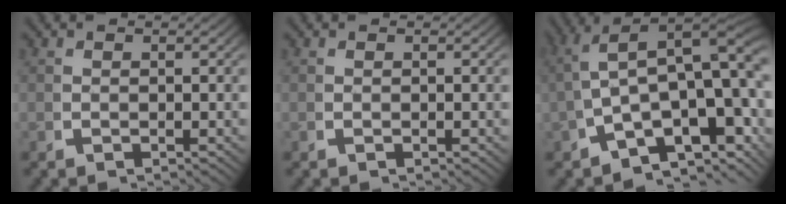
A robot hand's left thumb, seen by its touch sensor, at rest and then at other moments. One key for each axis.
{"total": 0.0}
{"total": 16.2, "fx": -1.3, "fy": 10.8, "fz": 12.0, "tx": -0.209, "ty": -0.038, "tz": -0.018}